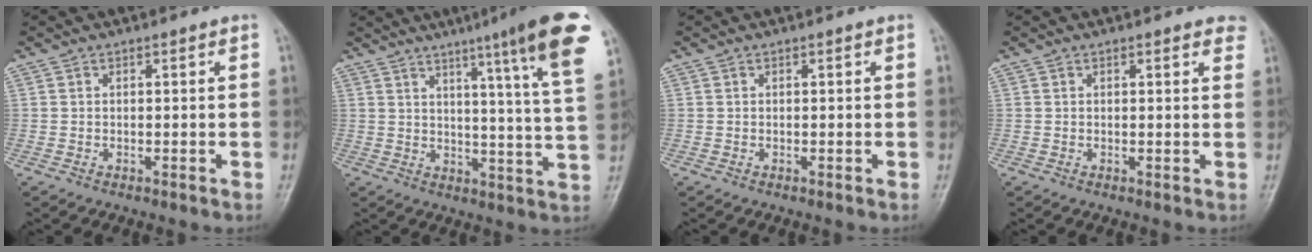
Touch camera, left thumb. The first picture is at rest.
{"total": 17.3, "force": [10.1, 0.5, 14.1], "torque": [-0.178, -0.045, 0.120]}
{"total": 0.0}
{"total": 2.7, "force": [2.0, 1.0, 1.5], "torque": [-0.001, -0.002, 0.016]}